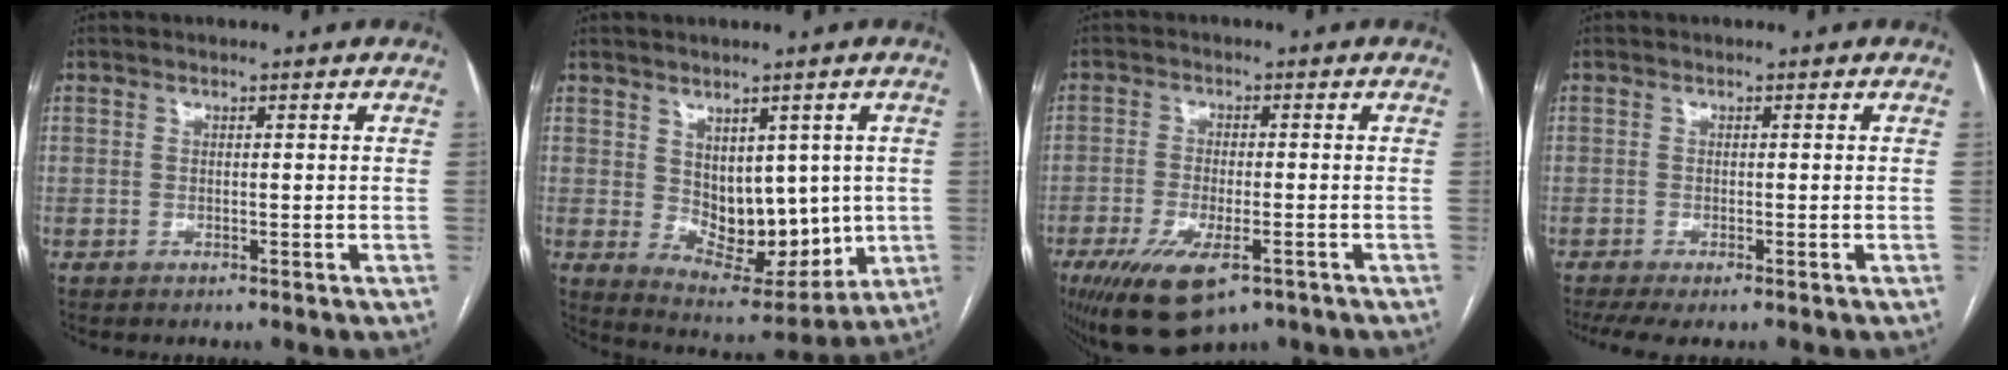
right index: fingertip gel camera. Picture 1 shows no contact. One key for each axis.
{"total": 11.3, "fx": 0.9, "fy": 6.9, "fz": 8.8, "tx": -0.114, "ty": -0.001, "tz": 0.042}
{"total": 10.6, "fx": -6.0, "fy": 3.8, "fz": 7.9, "tx": -0.142, "ty": -0.021, "tz": -0.095}
{"total": 4.4, "fx": -3.1, "fy": 0.8, "fz": 3.0, "tx": -0.052, "ty": -0.012, "tz": -0.052}